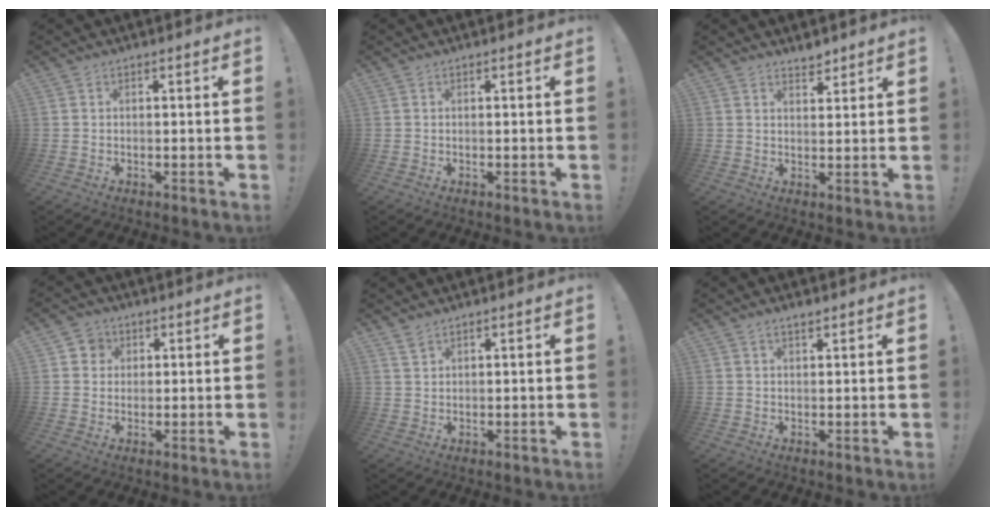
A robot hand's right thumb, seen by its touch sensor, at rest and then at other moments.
{"total": 0.0}
{"total": 3.1, "force": [2.9, 1.1, 0.7], "torque": [0.011, -0.025, 0.048]}
{"total": 4.2, "force": [1.2, 3.9, 0.9], "torque": [-0.014, -0.001, 0.023]}
{"total": 2.1, "force": [1.8, 0.9, 0.8], "torque": [-0.005, -0.014, 0.032]}
{"total": 1.6, "force": [1.3, 0.4, 0.9], "torque": [-0.011, -0.002, 0.022]}